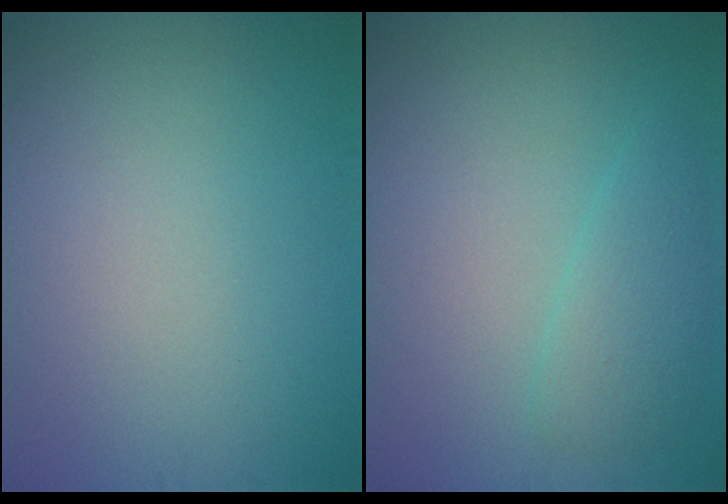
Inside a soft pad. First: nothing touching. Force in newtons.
{"total": 2.3, "press": 2.3, "slide": 0.0}